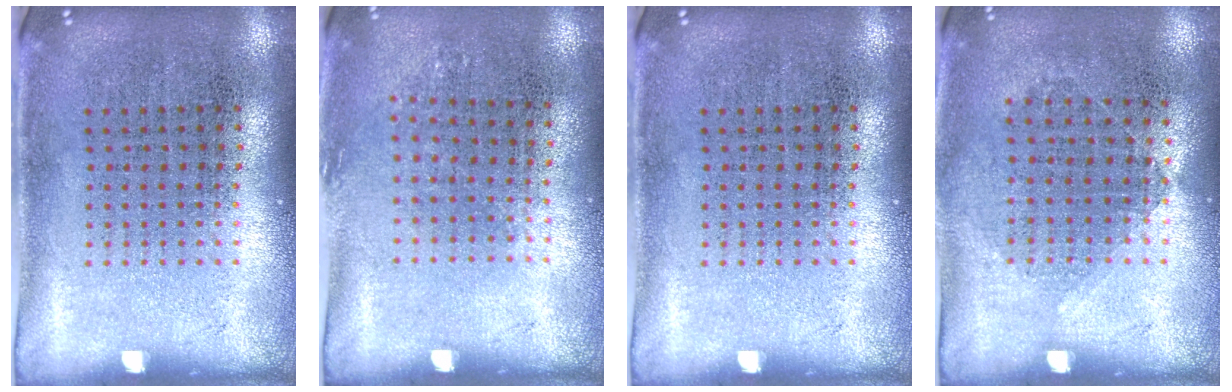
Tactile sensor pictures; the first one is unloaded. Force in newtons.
{"total": 0.9, "press": 0.6, "slide": 0.6}
{"total": 0.0}
{"total": 0.9, "press": 0.8, "slide": 0.4}